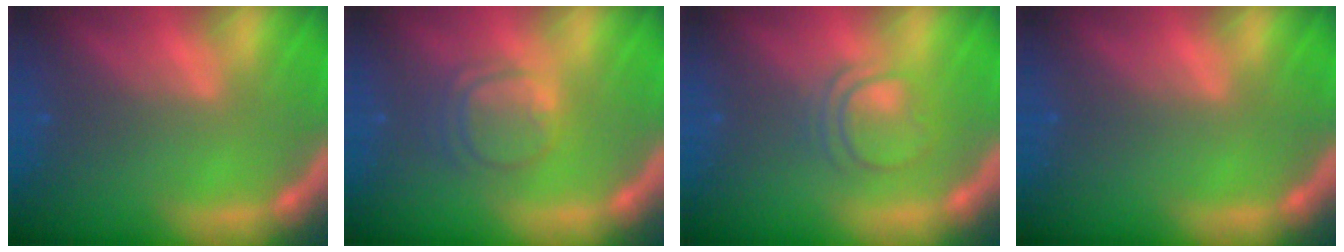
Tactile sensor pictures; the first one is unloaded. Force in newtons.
{"total": 4.0}
{"total": 3.5}
{"total": 0.0}